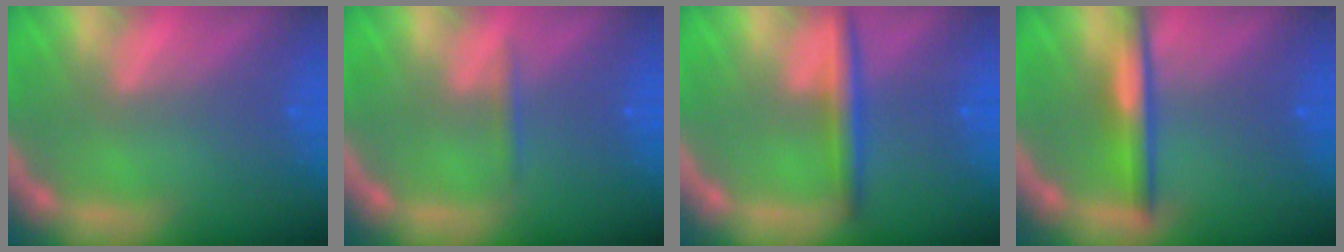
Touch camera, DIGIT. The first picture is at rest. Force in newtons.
{"total": 0.9}
{"total": 3.0}
{"total": 3.5}